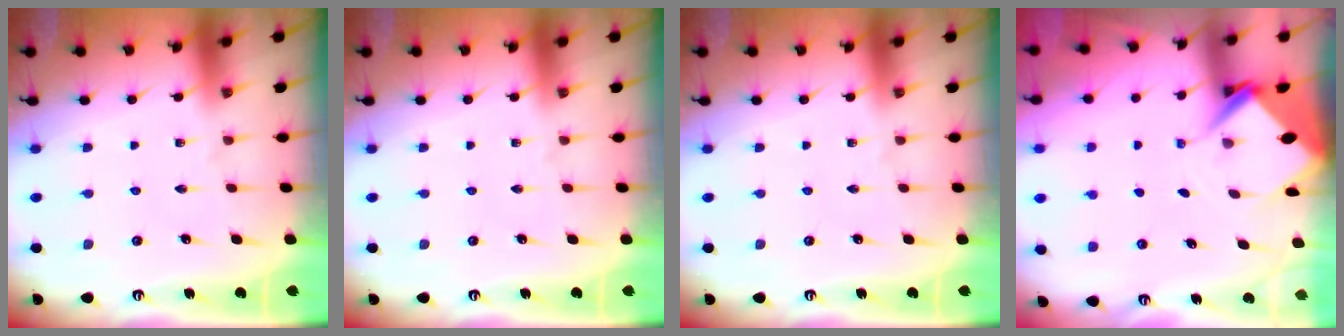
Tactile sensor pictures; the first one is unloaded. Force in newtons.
{"total": 0.0}
{"total": 0.0}
{"total": 5.5, "press": 5.4, "slide": 0.5}